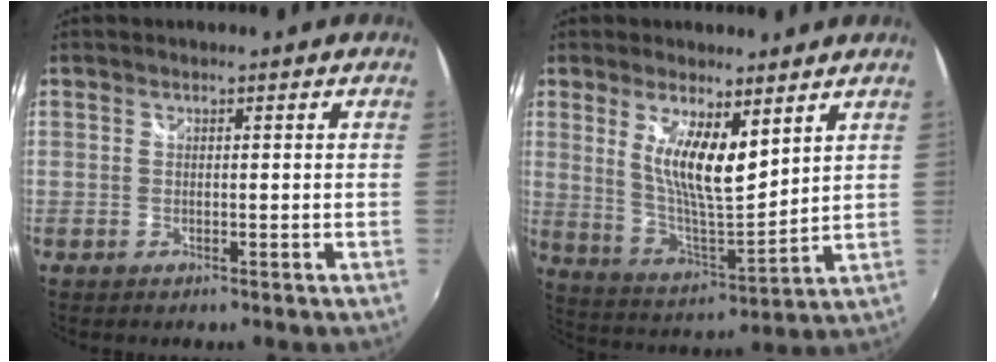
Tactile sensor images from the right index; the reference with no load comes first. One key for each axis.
{"total": 11.5, "fx": 5.2, "fy": 3.2, "fz": 9.8, "tx": -0.176, "ty": -0.012, "tz": 0.103}